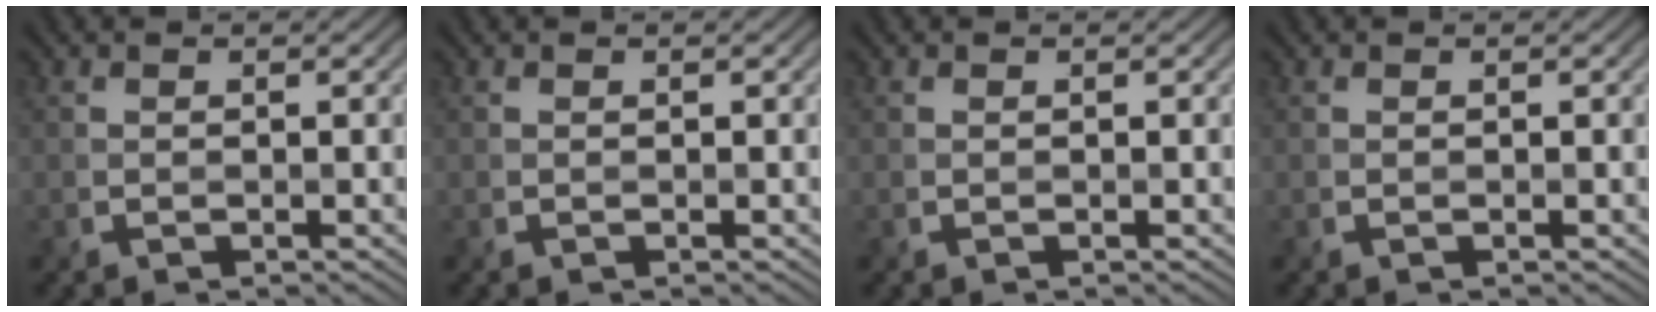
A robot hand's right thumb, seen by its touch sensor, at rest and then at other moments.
{"total": 0.0}
{"total": 0.0}
{"total": 0.0}